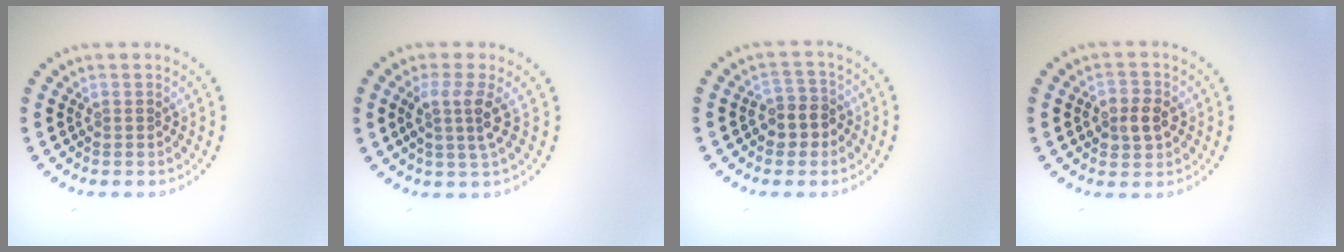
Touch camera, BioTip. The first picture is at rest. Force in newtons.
{"total": 2.6, "press": 2.0, "slide": 1.7}
{"total": 2.6, "press": 2.2, "slide": 1.3}
{"total": 2.8, "press": 2.8, "slide": 0.3}